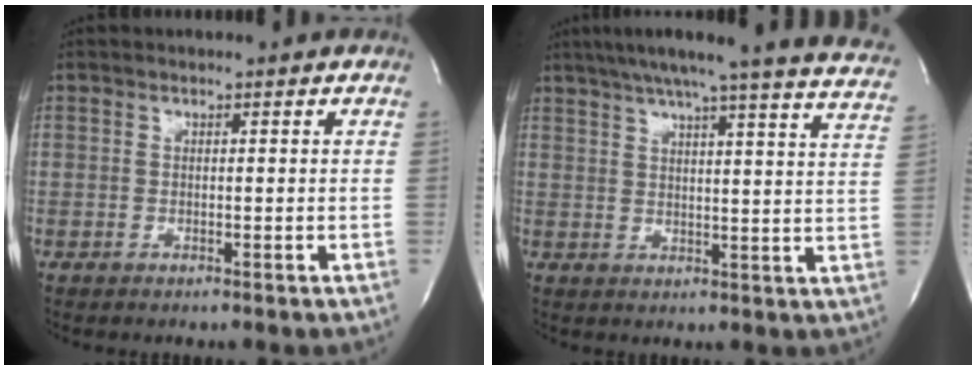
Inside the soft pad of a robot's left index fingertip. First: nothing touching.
{"total": 25.0, "force": [22.2, 0.2, 11.4], "torque": [-0.173, -0.054, 0.256]}